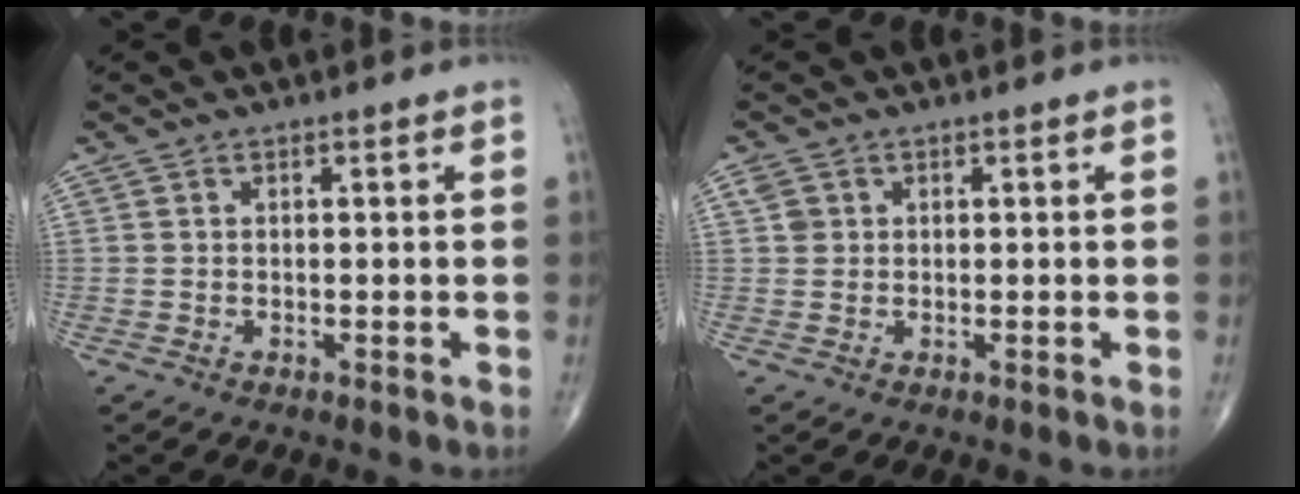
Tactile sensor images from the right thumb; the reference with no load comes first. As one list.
[{"total": 2.0, "force": [0.7, 1.8, 0.7], "torque": [-0.007, 0.000, 0.012]}]